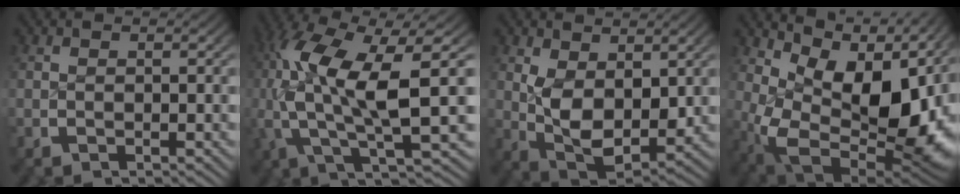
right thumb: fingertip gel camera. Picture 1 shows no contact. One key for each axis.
{"total": 12.4, "fx": 0.8, "fy": 5.5, "fz": 11.1, "tx": -0.231, "ty": -0.022, "tz": 0.022}
{"total": 7.5, "fx": -0.3, "fy": 5.1, "fz": 5.5, "tx": -0.138, "ty": -0.048, "tz": 0.018}
{"total": 19.5, "fx": -0.3, "fy": 12.1, "fz": 15.3, "tx": -0.263, "ty": -0.062, "tz": 0.029}